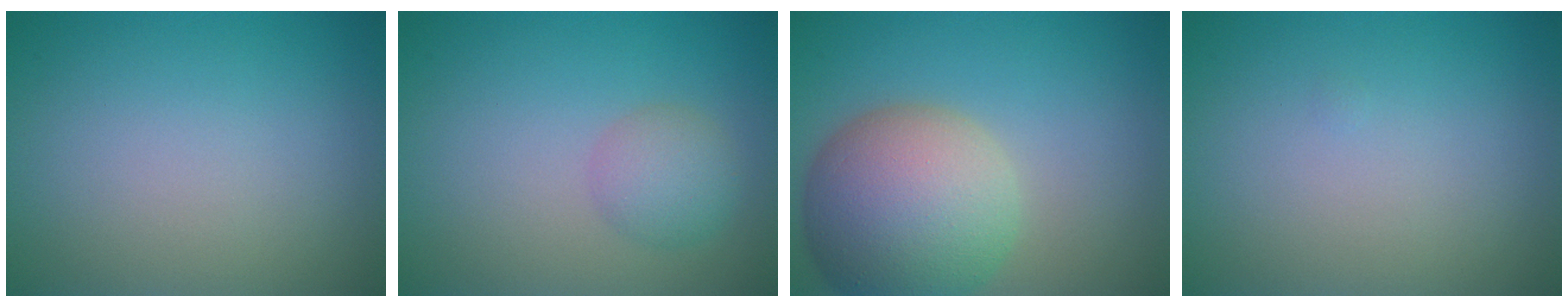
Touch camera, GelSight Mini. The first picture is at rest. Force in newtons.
{"total": 2.5, "press": 2.5, "slide": 0.1}
{"total": 10.1, "press": 10.1, "slide": 0.9}
{"total": 0.0}